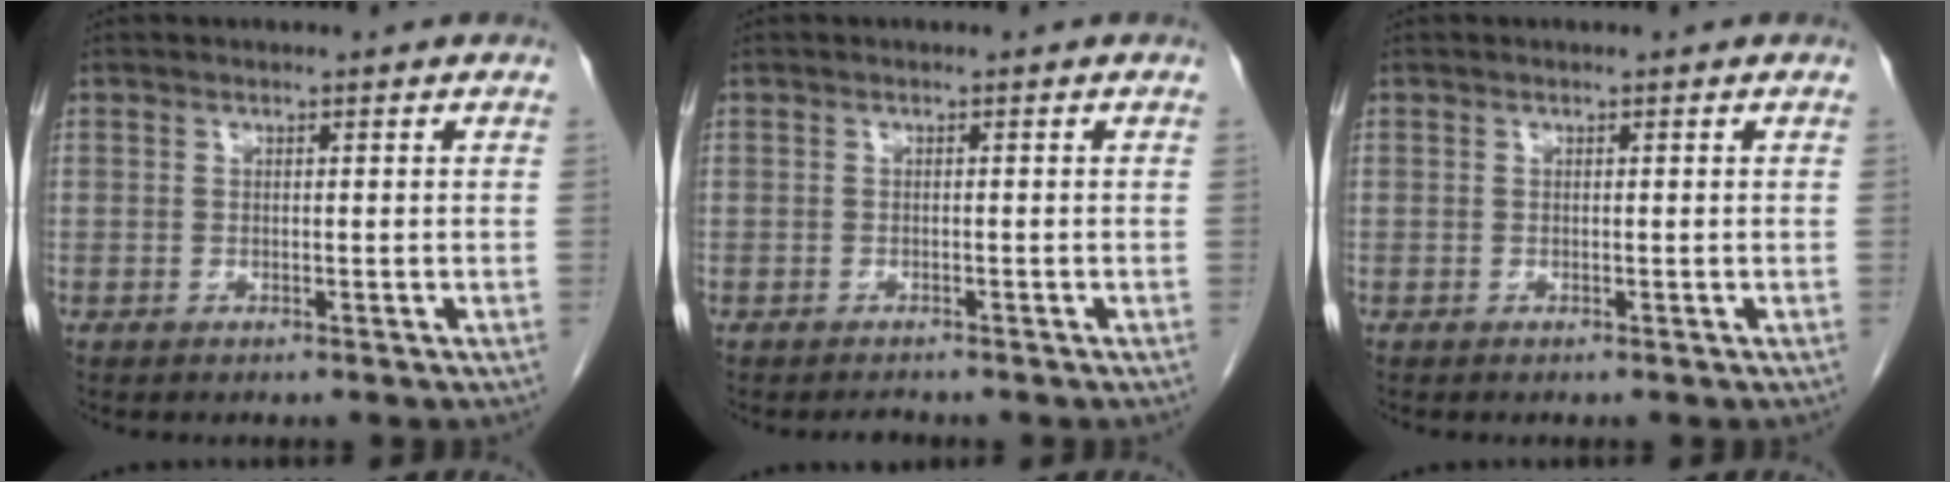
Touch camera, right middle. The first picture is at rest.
{"total": 1.0, "force": [-0.9, 0.1, 0.1], "torque": [-0.004, -0.004, -0.011]}
{"total": 0.0}